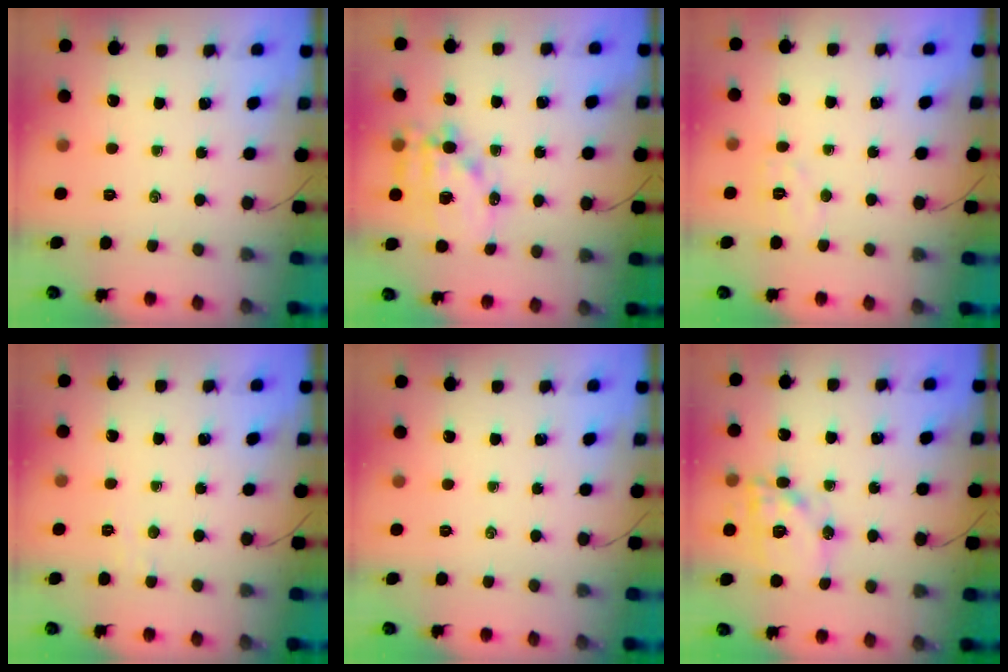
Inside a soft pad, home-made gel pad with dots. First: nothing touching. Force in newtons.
{"total": 14.3, "press": 13.9, "slide": 3.2}
{"total": 5.7, "press": 5.6, "slide": 1.0}
{"total": 2.6, "press": 2.5, "slide": 0.7}
{"total": 0.0}
{"total": 15.7, "press": 15.5, "slide": 2.1}